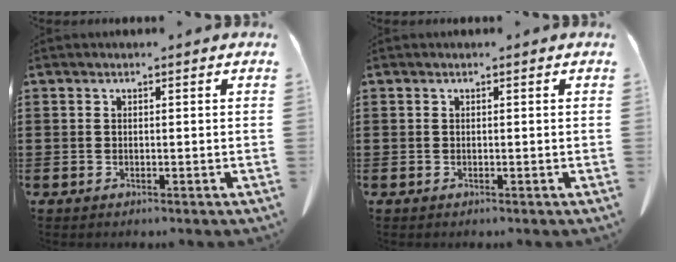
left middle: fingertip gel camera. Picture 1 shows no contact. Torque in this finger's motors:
{"motor_torque": [-0.02, 0.01, -0.01, 0.00]}